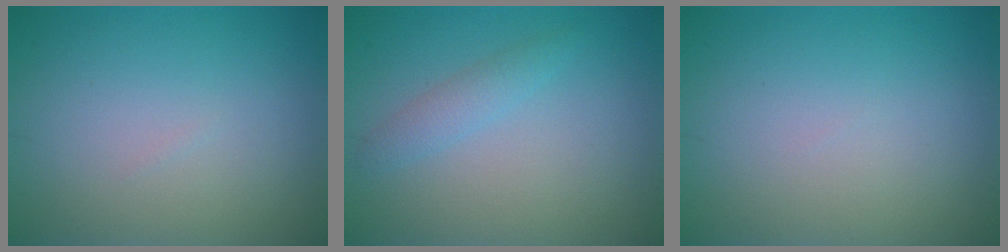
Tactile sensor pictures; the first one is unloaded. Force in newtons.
{"total": 1.7, "press": 1.6, "slide": 0.0}
{"total": 0.0}